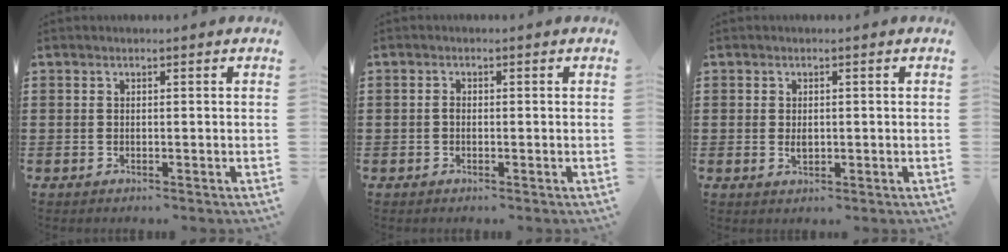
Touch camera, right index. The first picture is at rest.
{"total": 1.0, "force": [-0.3, 0.6, 0.8], "torque": [-0.017, 0.000, -0.006]}
{"total": 1.4, "force": [0.0, 0.8, 1.1], "torque": [-0.023, 0.003, 0.001]}